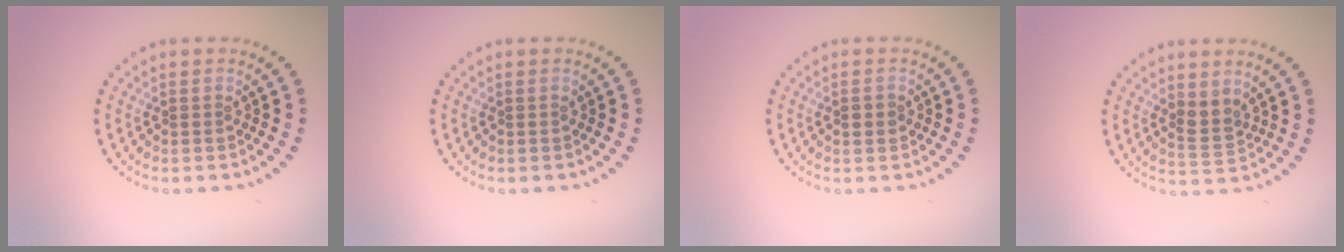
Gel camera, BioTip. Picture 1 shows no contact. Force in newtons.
{"total": 0.0}
{"total": 1.3, "press": 1.3, "slide": 0.0}
{"total": 1.9, "press": 1.6, "slide": 1.1}